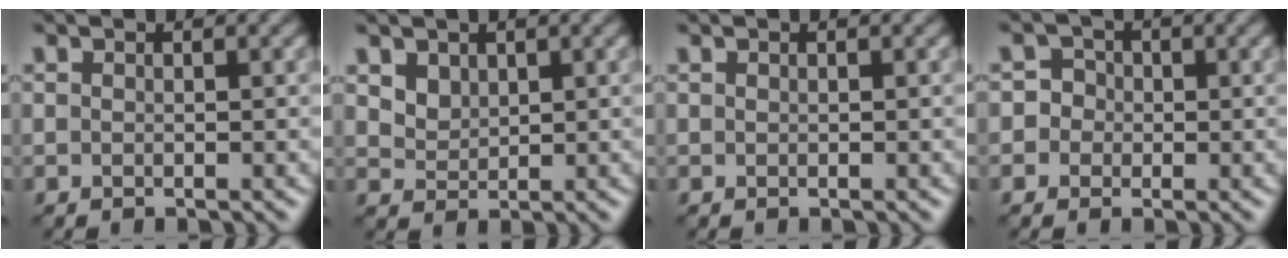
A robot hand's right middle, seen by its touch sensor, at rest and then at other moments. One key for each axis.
{"total": 2.6, "fx": 1.6, "fy": 1.7, "fz": 1.1, "tx": -0.028, "ty": -0.005, "tz": 0.041}
{"total": 0.0}
{"total": 3.0, "fx": -0.3, "fy": 2.9, "fz": 0.7, "tx": 0.022, "ty": 0.018, "tz": -0.031}